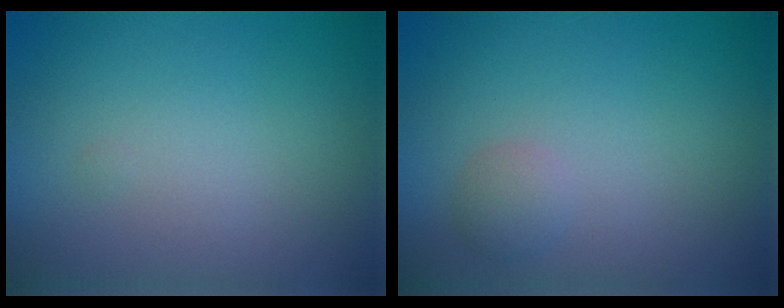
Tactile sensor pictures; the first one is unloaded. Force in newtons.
{"total": 1.3, "press": 1.3, "slide": 0.1}